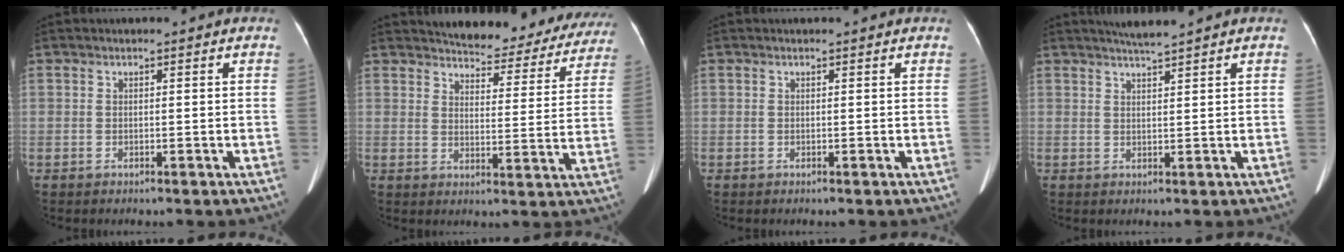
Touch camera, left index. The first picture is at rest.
{"total": 18.4, "force": [17.1, 4.8, 4.7], "torque": [-0.034, -0.037, 0.191]}
{"total": 0.7, "force": [0.6, 0.0, 0.1], "torque": [-0.007, 0.003, 0.006]}
{"total": 3.1, "force": [2.8, -0.8, 1.1], "torque": [-0.020, 0.004, 0.053]}